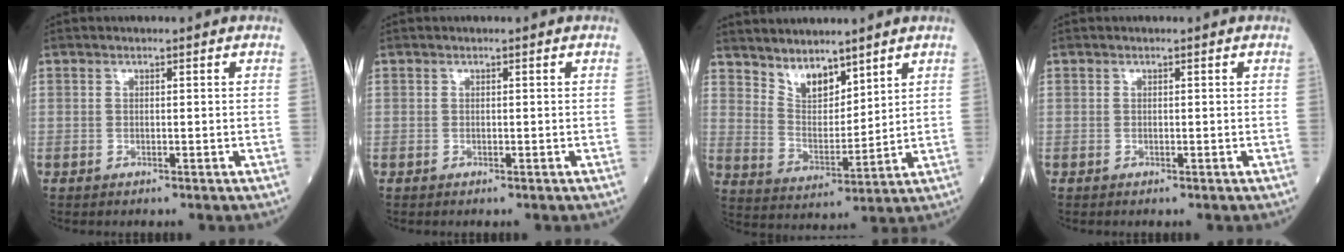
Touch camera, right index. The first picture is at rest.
{"total": 0.0}
{"total": 6.9, "force": [5.7, 2.5, 3.0], "torque": [-0.061, 0.004, 0.123]}
{"total": 0.0}